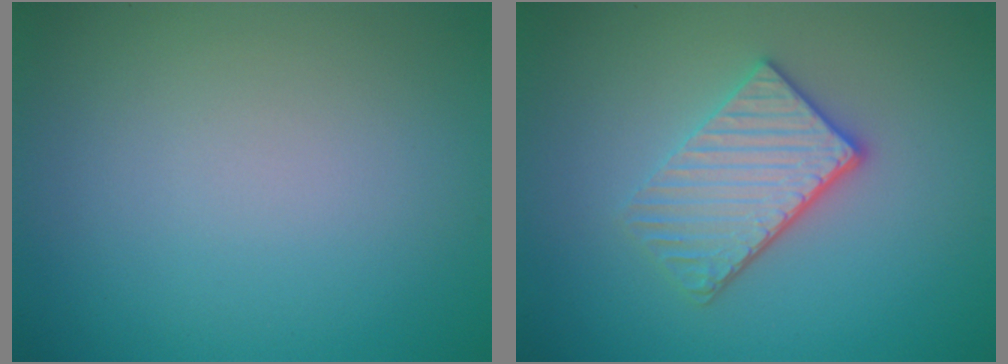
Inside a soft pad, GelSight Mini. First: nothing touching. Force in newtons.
{"total": 3.8, "press": 3.2, "slide": 2.0}